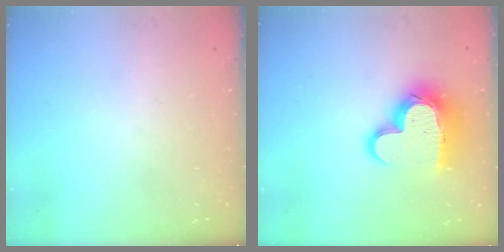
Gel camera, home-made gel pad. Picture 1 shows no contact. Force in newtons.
{"total": 16.3, "press": 16.3, "slide": 1.1}